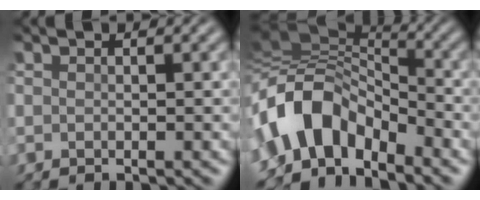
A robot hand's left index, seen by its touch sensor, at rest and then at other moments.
{"total": 8.3, "force": [-4.1, 4.8, 5.3], "torque": [-0.090, 0.017, -0.084]}